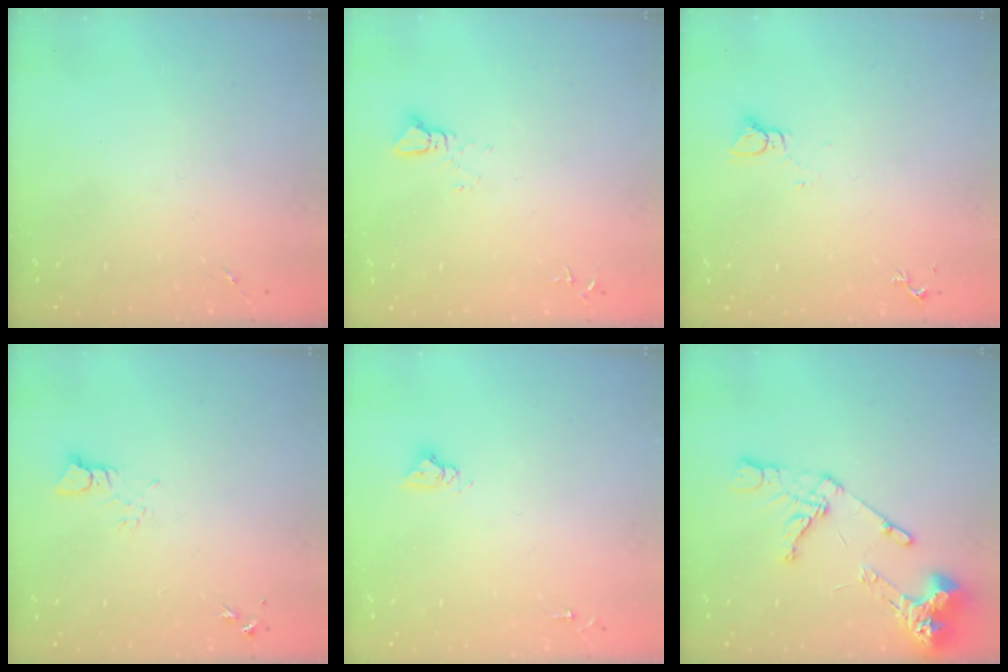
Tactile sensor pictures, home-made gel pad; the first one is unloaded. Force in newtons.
{"total": 2.4, "press": 2.4, "slide": 0.1}
{"total": 2.8, "press": 2.8, "slide": 0.1}
{"total": 3.2, "press": 3.1, "slide": 0.4}
{"total": 4.8, "press": 4.8, "slide": 0.3}
{"total": 15.7, "press": 15.5, "slide": 1.9}